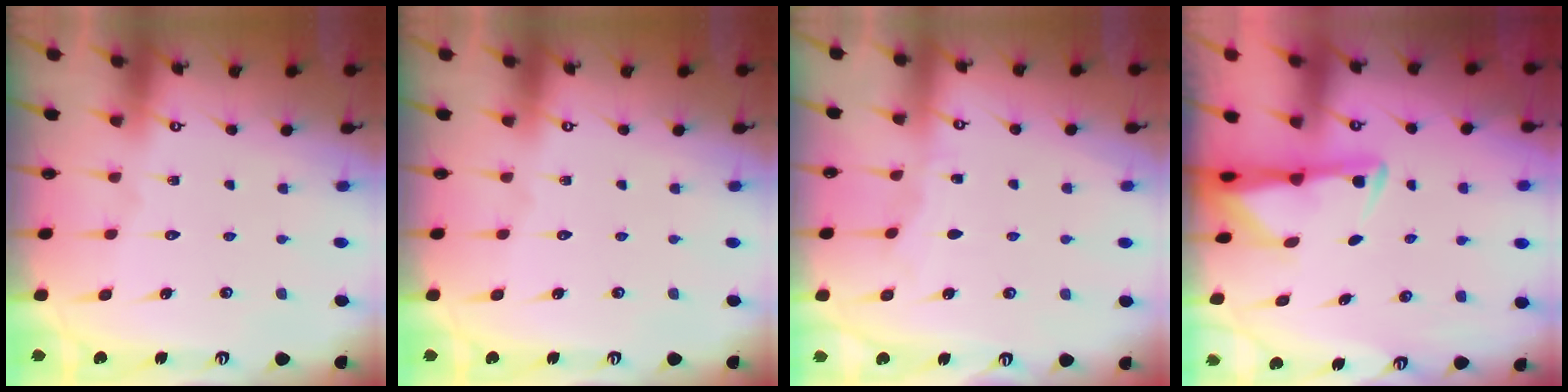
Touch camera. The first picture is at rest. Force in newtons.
{"total": 0.0}
{"total": 2.5, "press": 2.5, "slide": 0.3}
{"total": 3.0, "press": 2.9, "slide": 0.6}